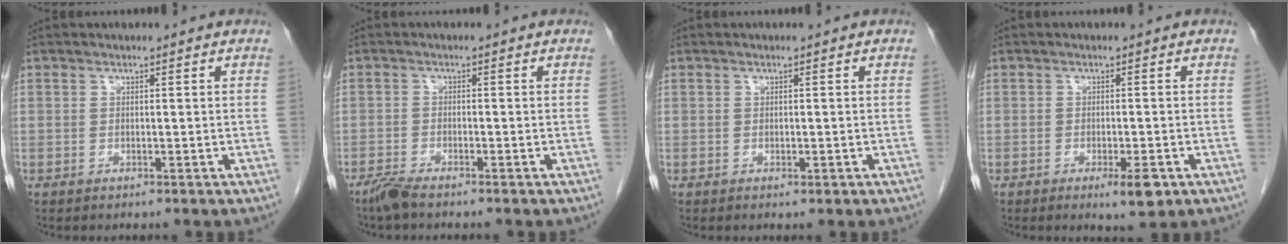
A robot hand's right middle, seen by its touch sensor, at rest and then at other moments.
{"total": 2.4, "force": [-2.1, 0.1, 1.2], "torque": [-0.034, -0.006, -0.044]}
{"total": 0.6, "force": [-0.2, 0.3, 0.5], "torque": [-0.007, -0.001, -0.001]}
{"total": 3.7, "force": [-1.8, 0.7, 3.2], "torque": [-0.044, -0.005, -0.021]}